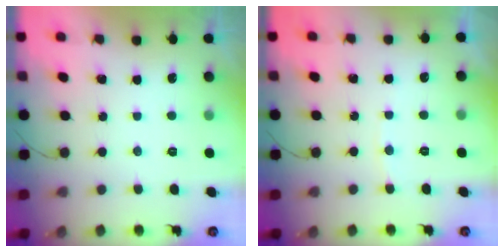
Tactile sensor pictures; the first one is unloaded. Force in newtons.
{"total": 2.9, "press": 2.9, "slide": 0.3}